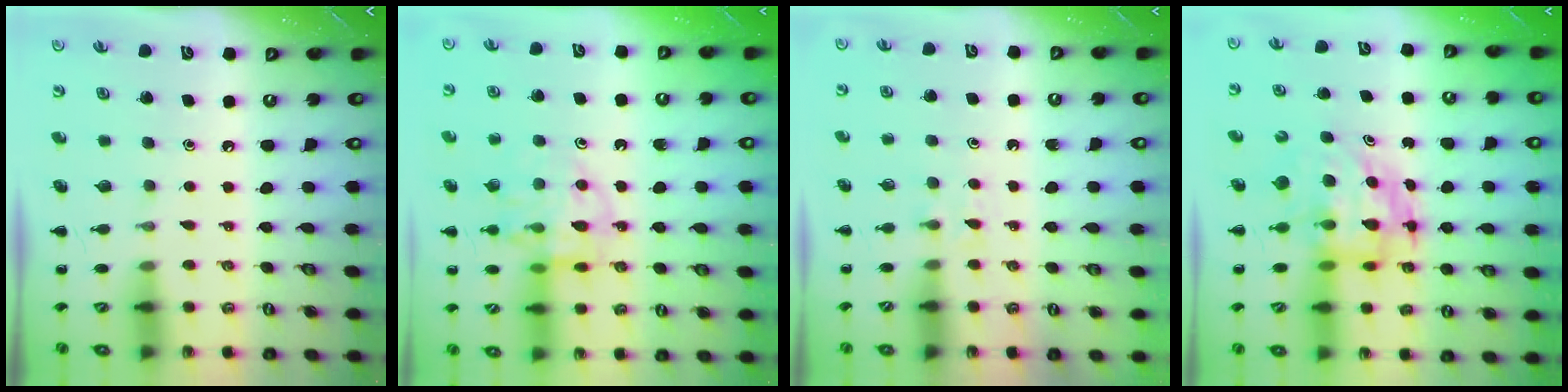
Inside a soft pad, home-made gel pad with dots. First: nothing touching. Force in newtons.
{"total": 13.6, "press": 13.5, "slide": 1.7}
{"total": 2.8, "press": 2.5, "slide": 1.1}
{"total": 5.0, "press": 4.8, "slide": 1.3}